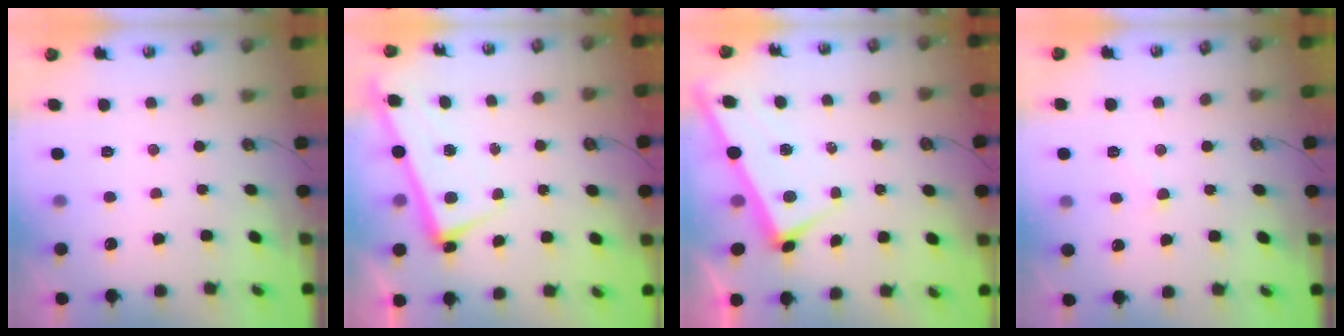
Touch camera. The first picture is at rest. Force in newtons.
{"total": 2.6, "press": 2.5, "slide": 0.7}
{"total": 2.7, "press": 2.7, "slide": 0.2}
{"total": 2.4, "press": 2.4, "slide": 0.3}